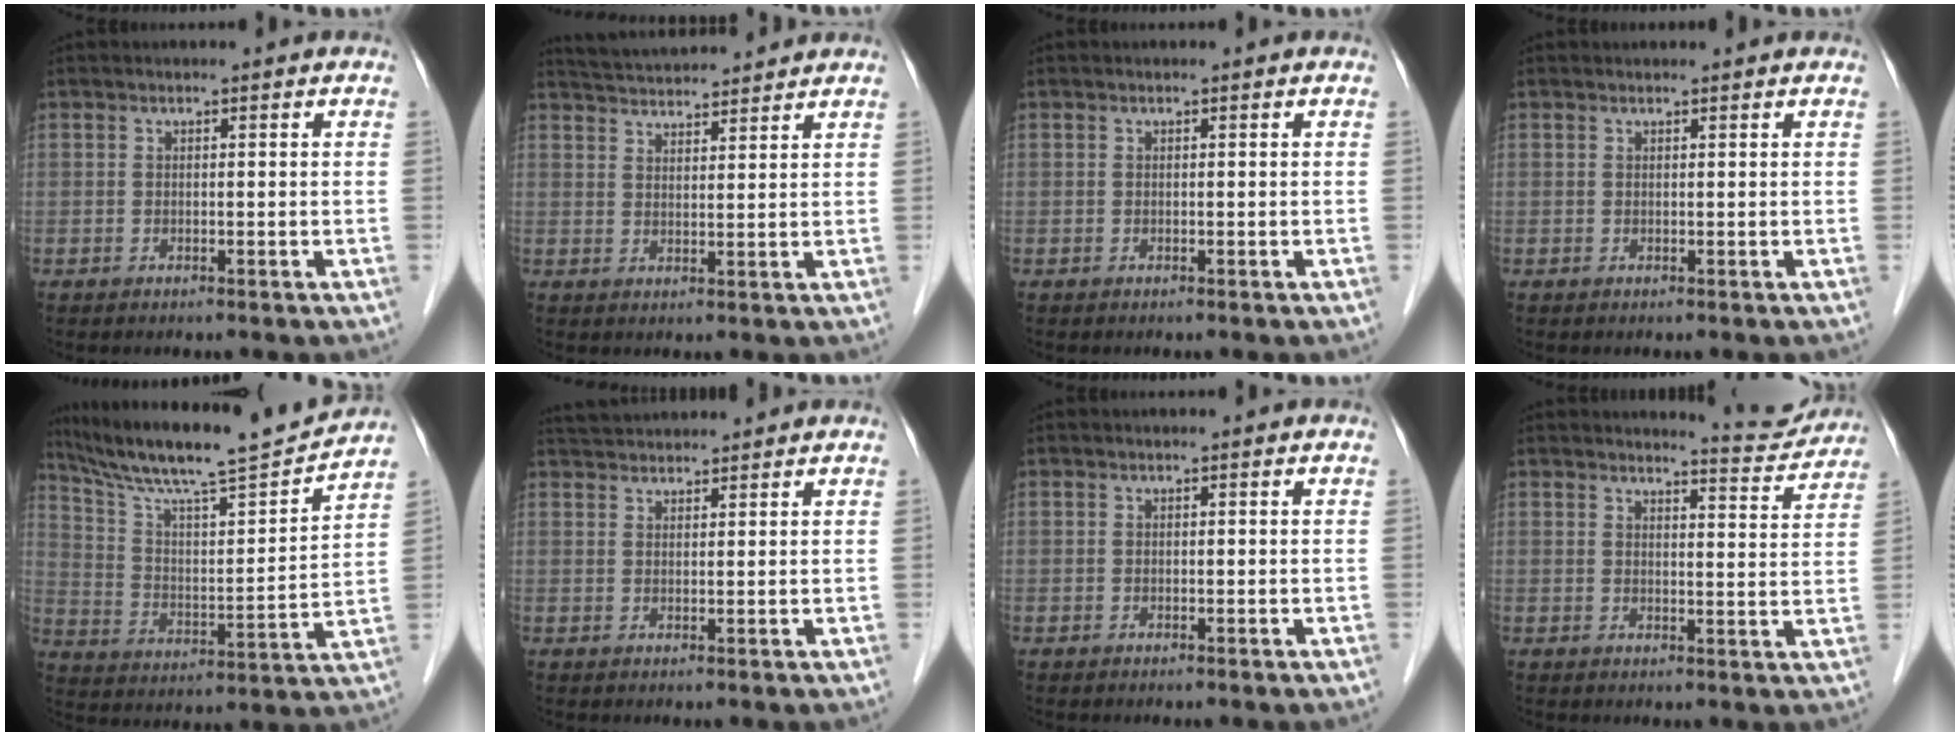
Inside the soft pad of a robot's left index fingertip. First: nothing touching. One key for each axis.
{"total": 9.0, "fx": 8.7, "fy": 0.6, "fz": 2.3, "tx": -0.046, "ty": 0.029, "tz": 0.136}
{"total": 0.0}
{"total": 1.2, "fx": 1.2, "fy": 0.0, "fz": 0.2, "tx": -0.008, "ty": 0.008, "tz": 0.017}
{"total": 19.2, "fx": 17.2, "fy": 0.0, "fz": 8.6, "tx": -0.154, "ty": -0.001, "tz": 0.280}
{"total": 5.9, "fx": 5.7, "fy": 0.5, "fz": 1.4, "tx": -0.029, "ty": 0.040, "tz": 0.095}
{"total": 0.0}
{"total": 5.7, "fx": 5.7, "fy": 0.1, "fz": 0.0, "tx": -0.008, "ty": -0.025, "tz": 0.063}